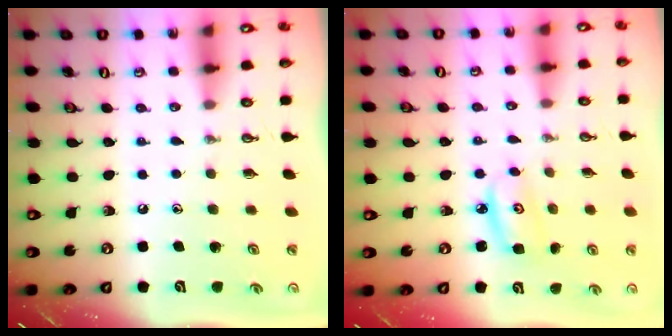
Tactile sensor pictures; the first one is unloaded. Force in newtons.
{"total": 4.5, "press": 4.5, "slide": 0.3}